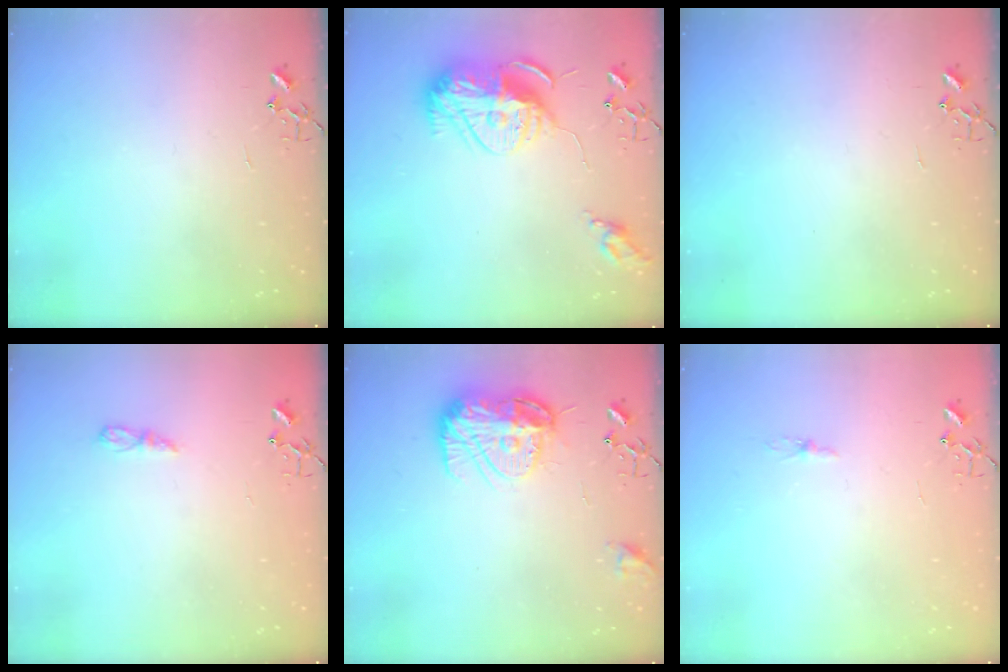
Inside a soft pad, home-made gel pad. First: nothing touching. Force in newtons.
{"total": 14.8, "press": 14.8, "slide": 1.2}
{"total": 0.0}
{"total": 5.2, "press": 5.2, "slide": 0.7}
{"total": 14.7, "press": 14.6, "slide": 1.5}
{"total": 2.2, "press": 2.2, "slide": 0.3}